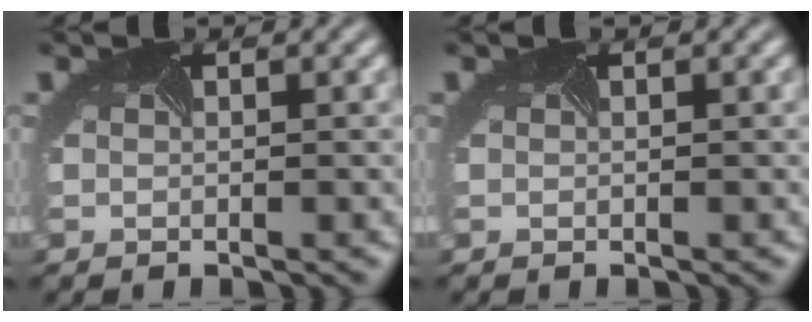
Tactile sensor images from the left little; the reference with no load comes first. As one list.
[{"total": 0.0}]